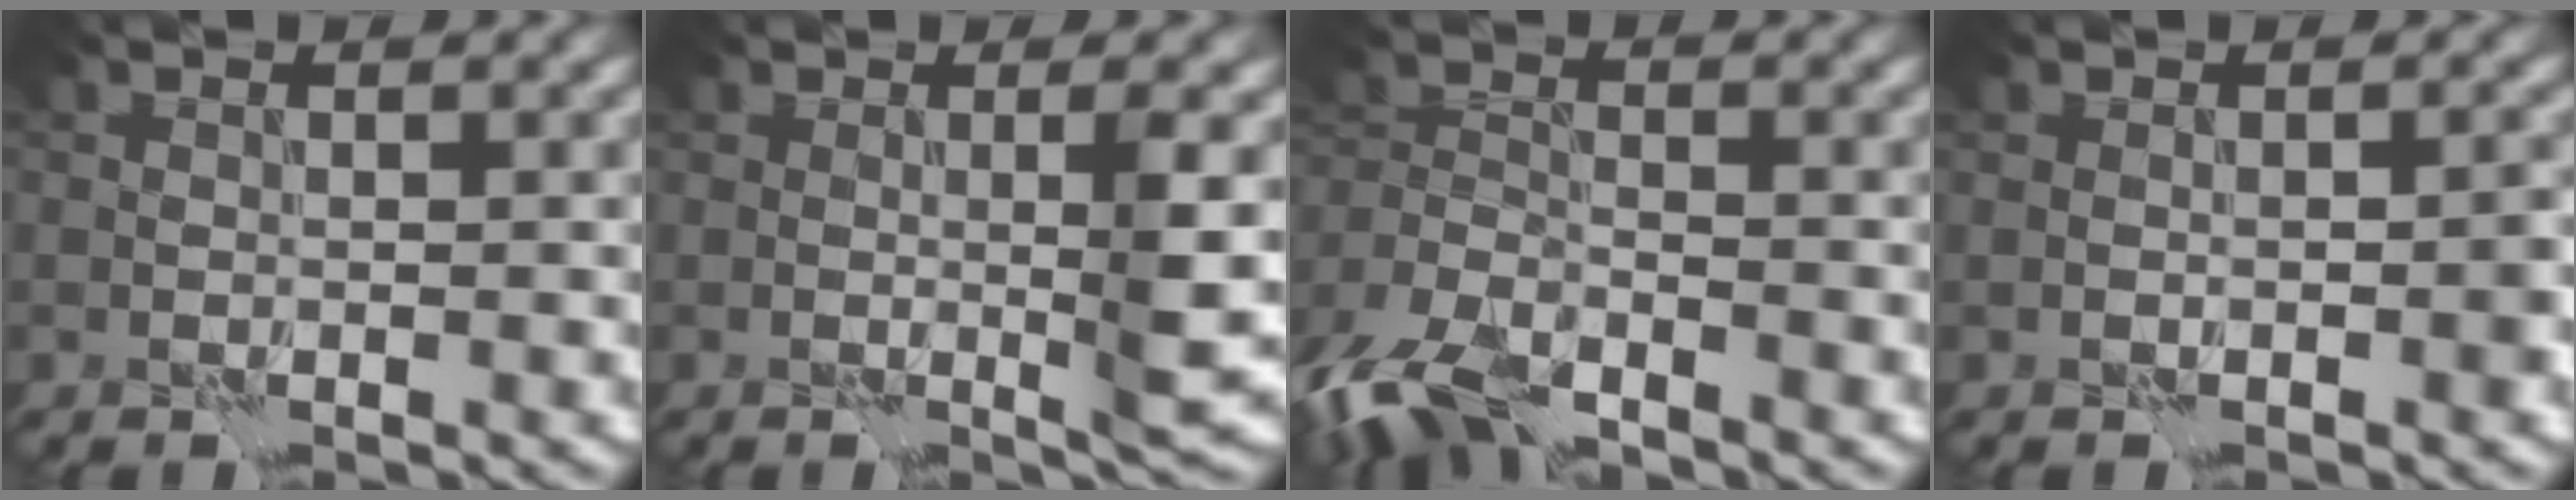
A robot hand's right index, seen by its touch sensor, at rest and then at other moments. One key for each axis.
{"total": 3.7, "fx": 0.3, "fy": 0.4, "fz": 3.6, "tx": -0.059, "ty": -0.004, "tz": 0.004}
{"total": 6.9, "fx": -5.3, "fy": 2.6, "fz": 3.7, "tx": -0.080, "ty": -0.017, "tz": -0.113}
{"total": 1.1, "fx": -0.2, "fy": 0.3, "fz": 1.1, "tx": -0.019, "ty": 0.002, "tz": -0.004}